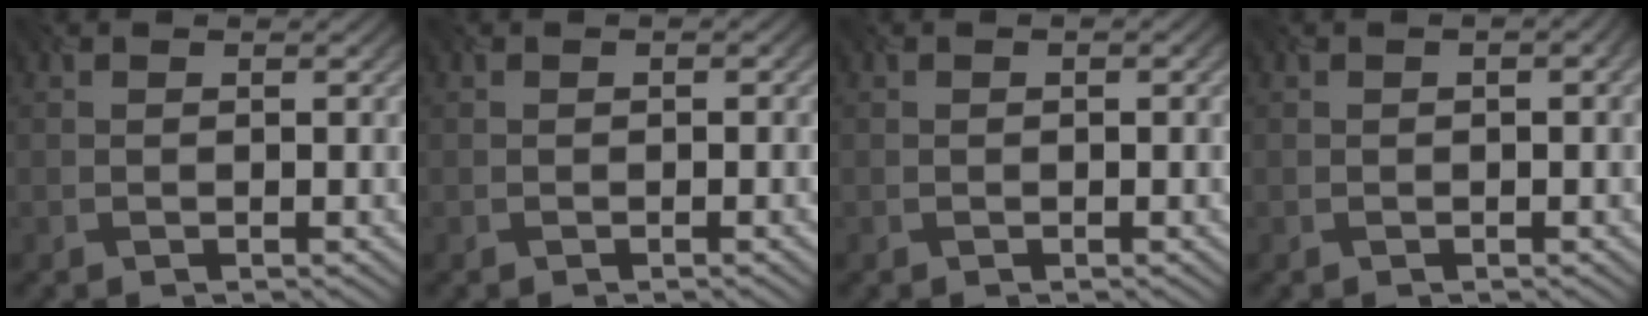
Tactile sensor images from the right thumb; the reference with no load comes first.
{"total": 1.3, "force": [-0.2, 0.5, 1.2], "torque": [-0.008, 0.000, -0.010]}
{"total": 0.6, "force": [0.0, 0.2, 0.5], "torque": [-0.009, -0.001, -0.005]}
{"total": 2.2, "force": [0.3, 0.9, 2.0], "torque": [-0.017, 0.004, -0.004]}